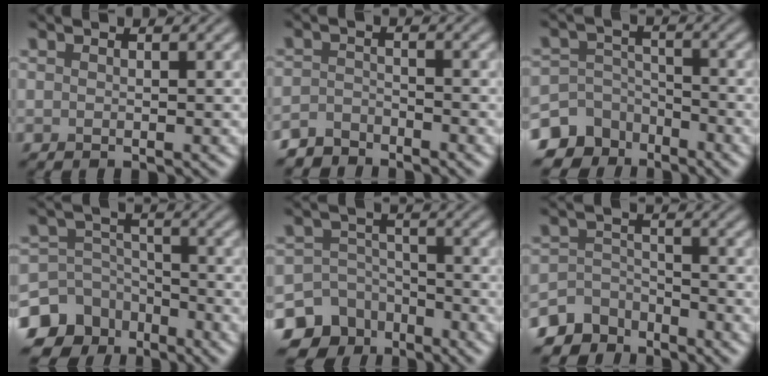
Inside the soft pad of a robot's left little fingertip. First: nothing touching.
{"total": 2.8, "force": [-2.7, 0.8, 0.2], "torque": [0.000, 0.001, -0.059]}
{"total": 8.0, "force": [-5.9, 5.2, 1.4], "torque": [-0.014, -0.011, -0.108]}
{"total": 10.6, "force": [-6.9, 7.7, 2.5], "torque": [-0.050, -0.025, -0.127]}
{"total": 10.4, "force": [-6.9, 7.6, 1.9], "torque": [-0.027, -0.028, -0.128]}
{"total": 5.5, "force": [-4.8, 2.6, 0.4], "torque": [0.004, -0.006, -0.086]}